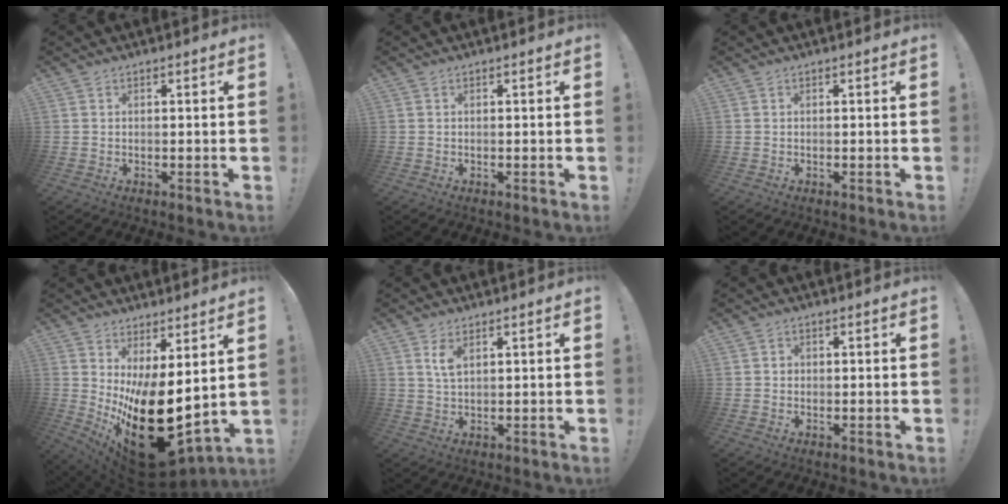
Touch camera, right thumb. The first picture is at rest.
{"total": 0.0}
{"total": 0.0}
{"total": 21.4, "force": [-3.3, 9.9, 18.6], "torque": [-0.278, -0.015, -0.024]}
{"total": 4.0, "force": [2.2, 1.7, 2.8], "torque": [-0.050, -0.008, 0.038]}
{"total": 1.1, "force": [-0.1, 1.0, 0.4], "torque": [0.002, 0.001, -0.005]}